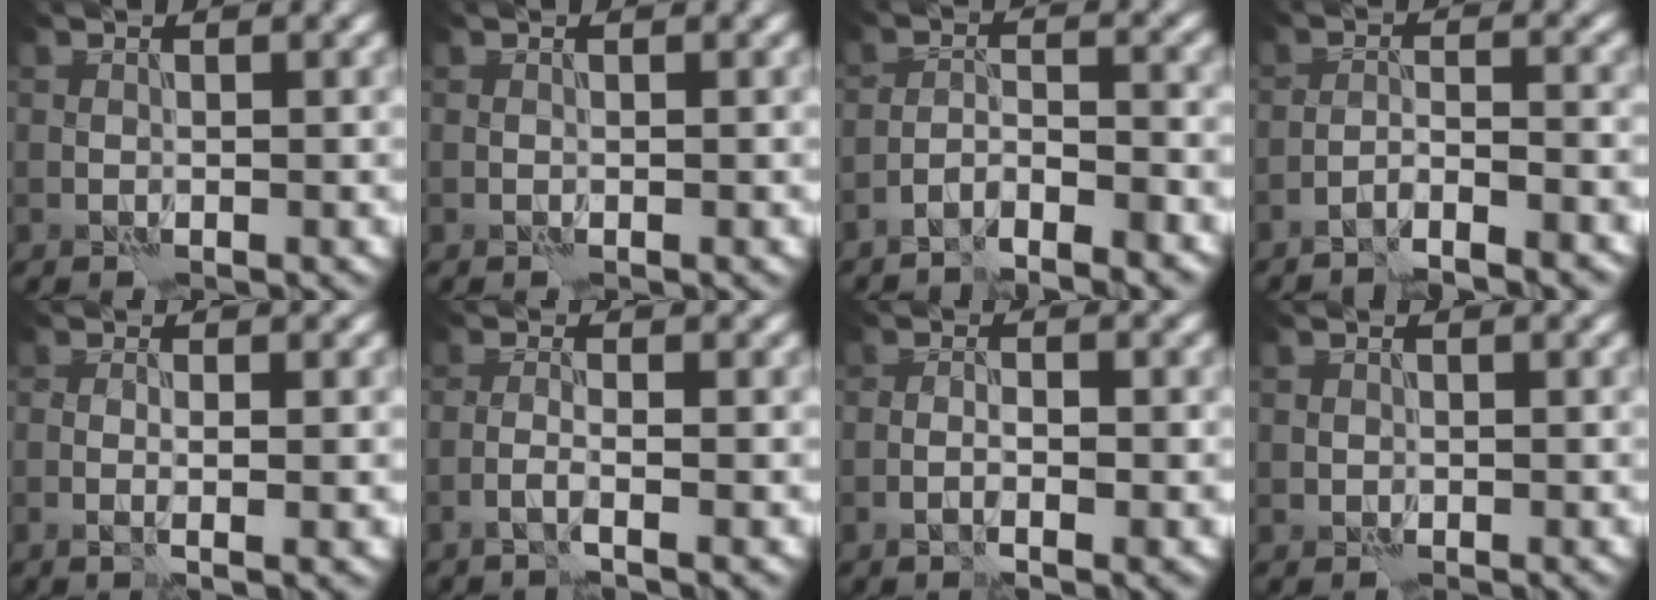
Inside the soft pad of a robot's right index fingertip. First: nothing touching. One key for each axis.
{"total": 0.0}
{"total": 3.2, "fx": -2.8, "fy": 0.4, "fz": 1.5, "tx": -0.023, "ty": 0.005, "tz": -0.053}
{"total": 3.1, "fx": -2.7, "fy": 0.1, "fz": 1.5, "tx": -0.023, "ty": 0.006, "tz": -0.051}
{"total": 1.3, "fx": 0.0, "fy": 0.0, "fz": 1.3, "tx": -0.023, "ty": -0.004, "tz": -0.002}
{"total": 1.3, "fx": -0.7, "fy": -0.1, "fz": 1.1, "tx": -0.018, "ty": 0.003, "tz": -0.021}
{"total": 1.8, "fx": -0.7, "fy": 0.3, "fz": 1.6, "tx": -0.025, "ty": 0.002, "tz": -0.014}
{"total": 0.5, "fx": 0.1, "fy": 0.4, "fz": -0.3, "tx": 0.011, "ty": -0.004, "tz": 0.000}